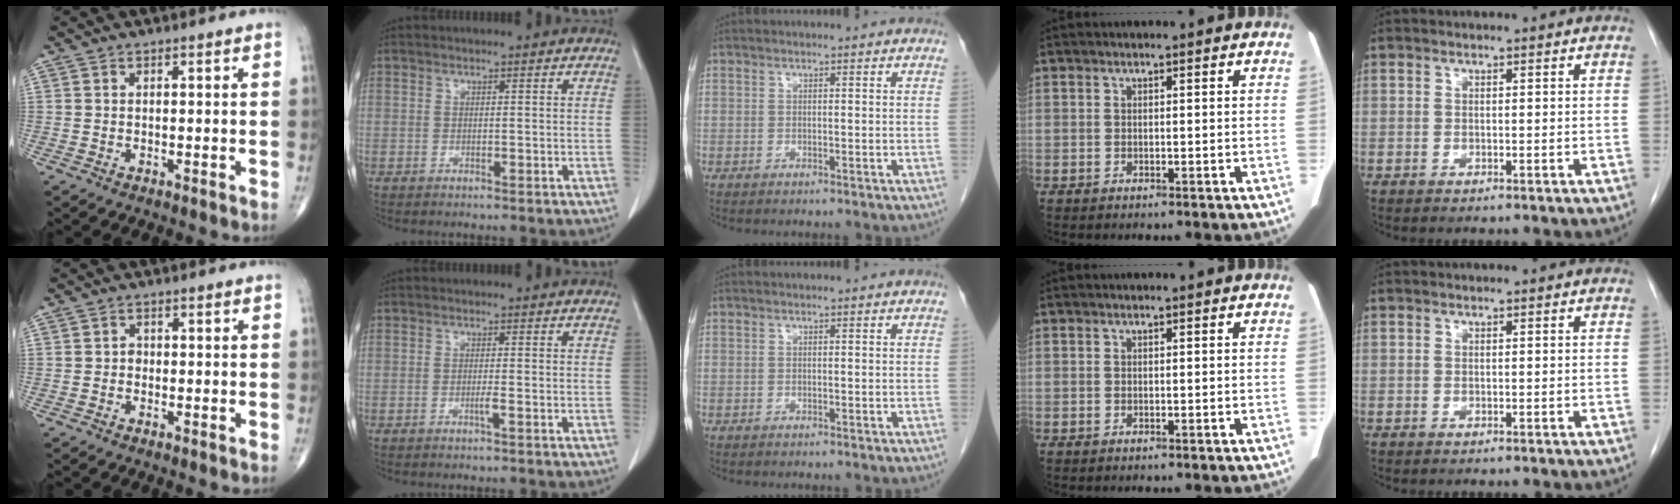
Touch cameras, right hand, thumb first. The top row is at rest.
{"thumb": {"total": 1.0, "force": [-0.2, 0.9, 0.5], "torque": [0.000, 0.004, -0.006]}, "index": {"total": 1.0, "force": [-0.4, -0.2, 0.9], "torque": [-0.016, -0.001, -0.008]}}